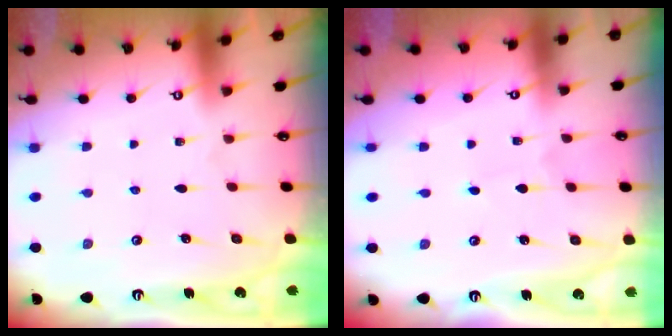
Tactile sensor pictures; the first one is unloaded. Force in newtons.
{"total": 0.7, "press": 0.7, "slide": 0.0}